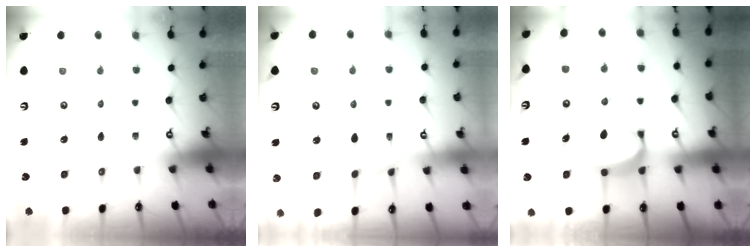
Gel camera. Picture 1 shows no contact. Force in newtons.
{"total": 3.0, "press": 2.9, "slide": 0.3}
{"total": 1.7, "press": 1.6, "slide": 0.5}